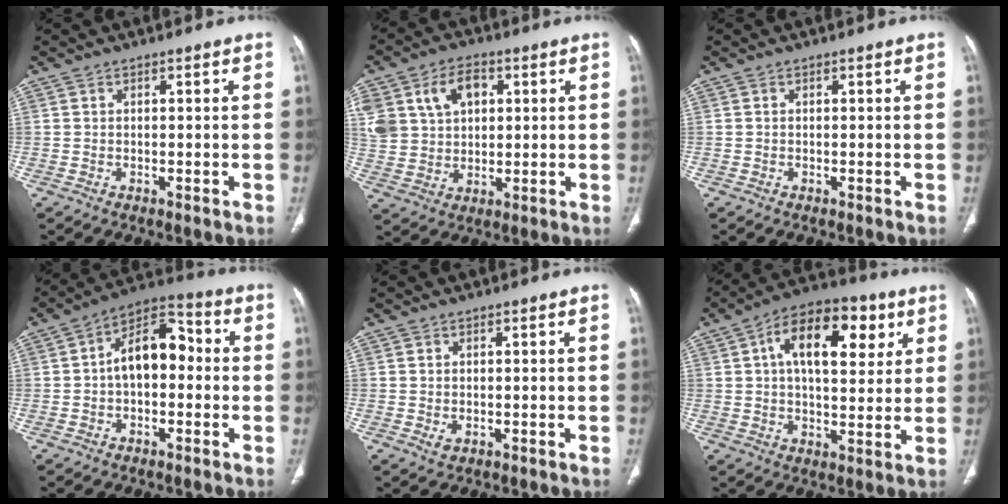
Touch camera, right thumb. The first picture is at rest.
{"total": 13.5, "force": [4.7, 9.8, 8.1], "torque": [-0.150, 0.004, 0.094]}
{"total": 0.0}
{"total": 11.2, "force": [-0.1, 6.7, 9.0], "torque": [-0.121, 0.040, -0.014]}
{"total": 1.5, "force": [-0.3, 1.0, 1.1], "torque": [-0.024, 0.001, 0.000]}
{"total": 16.3, "force": [5.5, 8.6, 12.8], "torque": [-0.164, 0.005, 0.078]}